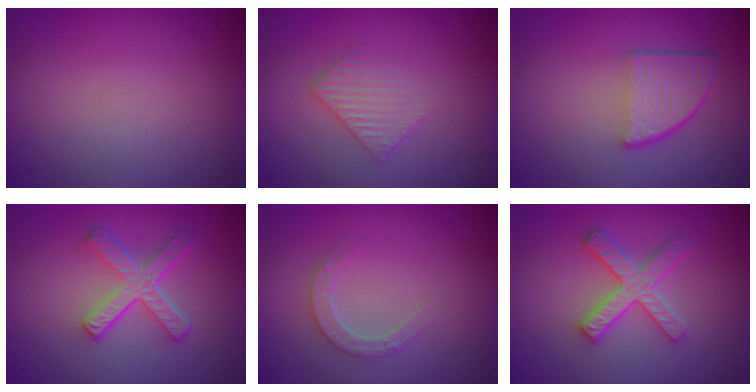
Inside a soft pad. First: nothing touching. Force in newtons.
{"total": 2.5, "press": 2.4, "slide": 0.5}
{"total": 4.7, "press": 3.3, "slide": 3.3}
{"total": 4.8, "press": 3.3, "slide": 3.4}
{"total": 2.1, "press": 2.1, "slide": 0.3}
{"total": 3.1, "press": 3.1, "slide": 0.4}